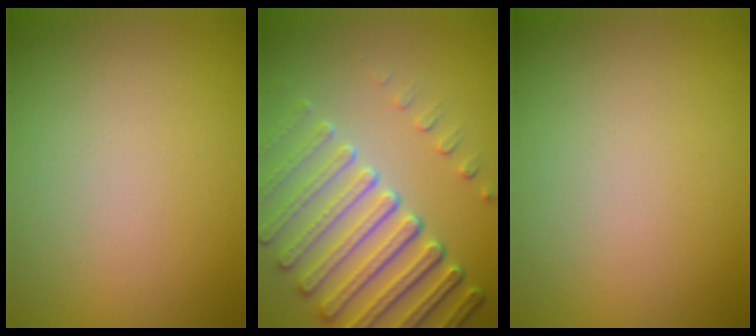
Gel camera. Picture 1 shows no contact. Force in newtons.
{"total": 7.9, "press": 5.8, "slide": 5.4}
{"total": 0.0}